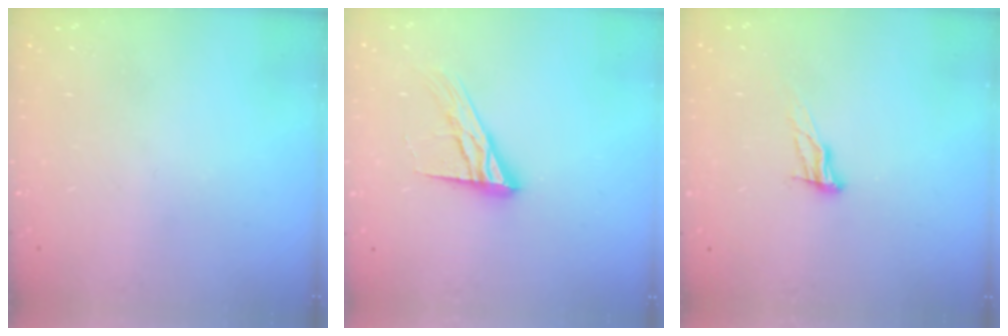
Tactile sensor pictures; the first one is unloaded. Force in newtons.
{"total": 13.1, "press": 13.1, "slide": 1.0}
{"total": 8.7, "press": 8.4, "slide": 2.4}